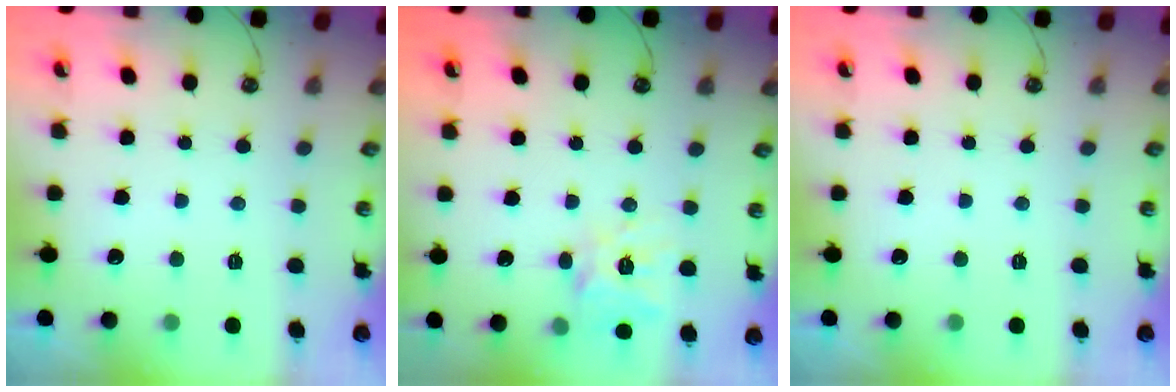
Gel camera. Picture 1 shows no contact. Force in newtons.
{"total": 13.0, "press": 13.0, "slide": 1.2}
{"total": 0.0}